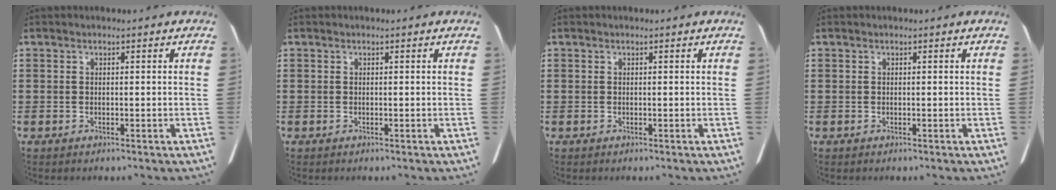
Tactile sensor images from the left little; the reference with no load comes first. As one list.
[{"total": 0.0}, {"total": 0.0}, {"total": 0.0}]